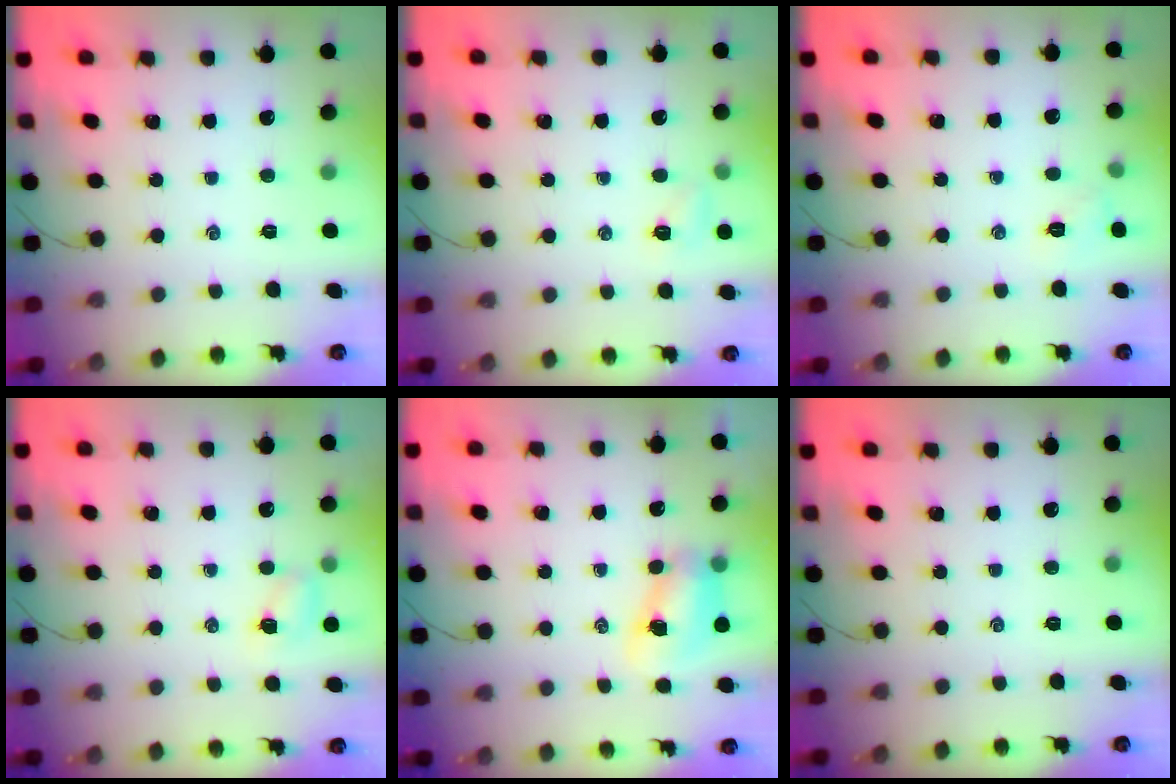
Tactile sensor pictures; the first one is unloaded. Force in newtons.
{"total": 4.7, "press": 4.5, "slide": 1.4}
{"total": 5.1, "press": 4.9, "slide": 1.5}
{"total": 4.9, "press": 4.7, "slide": 1.3}
{"total": 8.4, "press": 8.3, "slide": 1.2}
{"total": 0.0}